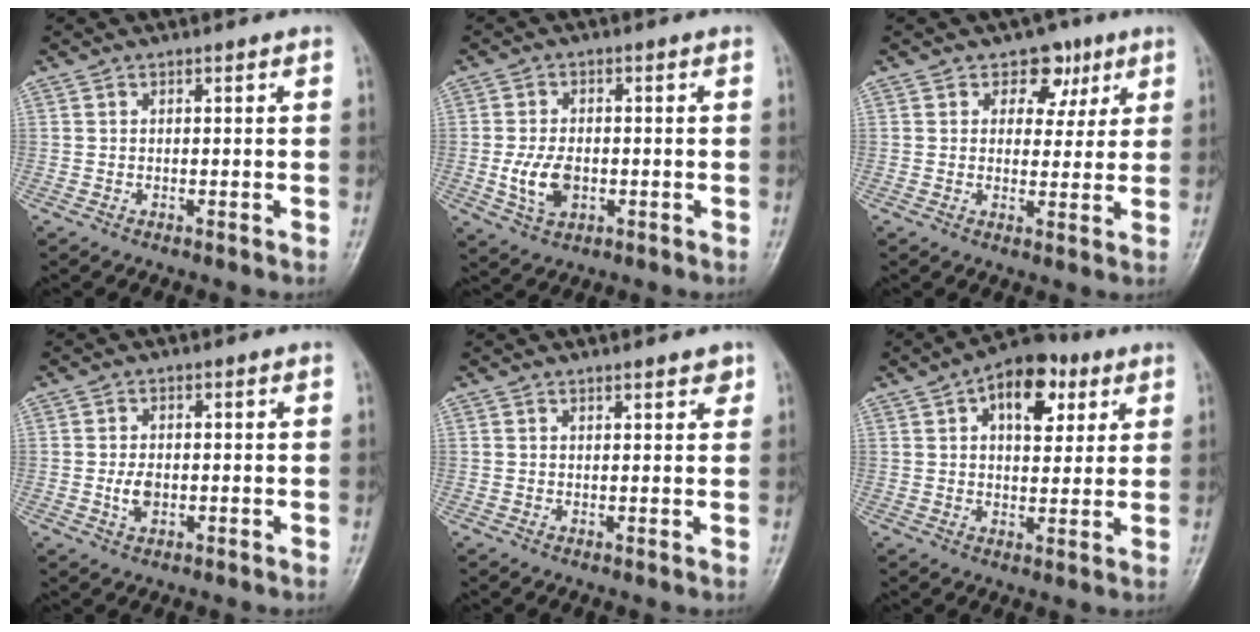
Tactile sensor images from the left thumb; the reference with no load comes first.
{"total": 6.6, "force": [-1.2, 4.2, 4.9], "torque": [-0.089, 0.002, -0.017]}
{"total": 6.1, "force": [3.0, 4.6, 2.6], "torque": [0.006, -0.007, 0.037]}
{"total": 3.4, "force": [-0.6, 2.1, 2.6], "torque": [-0.045, 0.000, -0.009]}
{"total": 2.4, "force": [1.7, 0.7, 1.4], "torque": [-0.010, -0.007, 0.021]}
{"total": 11.5, "force": [4.8, 6.5, 8.2], "torque": [-0.084, -0.002, 0.066]}